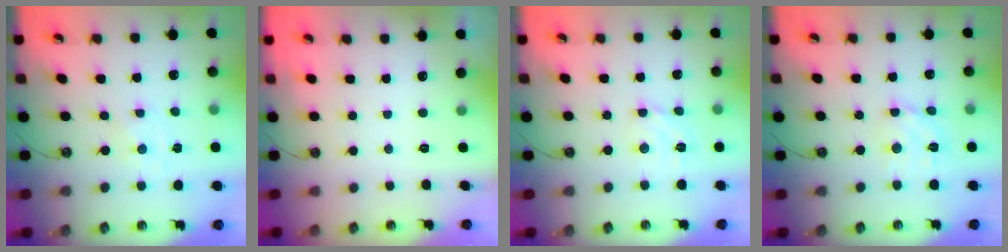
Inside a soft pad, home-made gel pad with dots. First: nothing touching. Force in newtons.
{"total": 0.0}
{"total": 4.2, "press": 4.2, "slide": 0.3}
{"total": 6.3, "press": 6.3, "slide": 0.8}